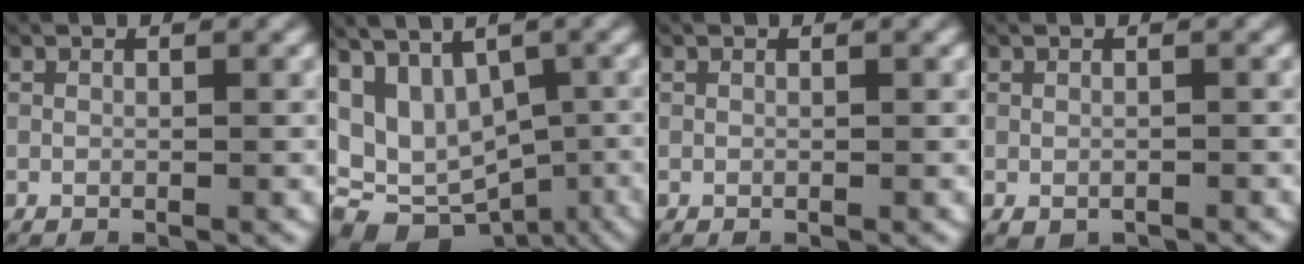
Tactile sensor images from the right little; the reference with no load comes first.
{"total": 14.0, "force": [-4.1, 11.4, 7.1], "torque": [-0.144, -0.051, -0.057]}
{"total": 0.0}
{"total": 1.2, "force": [-0.7, 0.8, 0.5], "torque": [-0.011, -0.008, -0.005]}